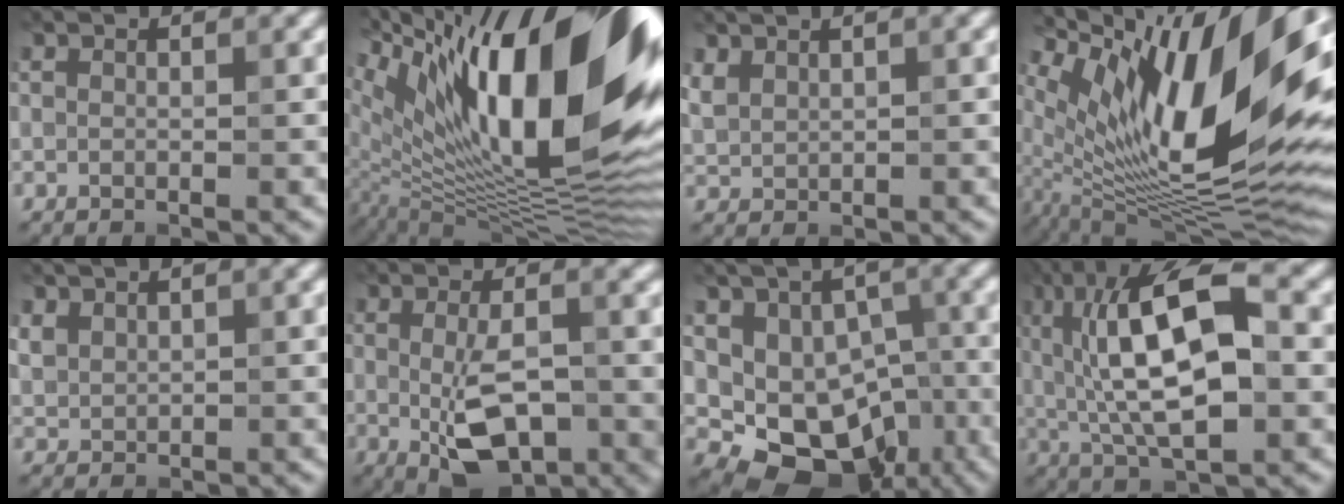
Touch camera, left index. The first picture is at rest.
{"total": 18.9, "force": [6.7, 6.9, 16.3], "torque": [-0.245, 0.036, 0.107]}
{"total": 1.1, "force": [1.0, 0.4, -0.1], "torque": [-0.003, 0.002, 0.024]}
{"total": 16.0, "force": [5.1, 5.9, 14.0], "torque": [-0.250, 0.000, 0.089]}
{"total": 1.0, "force": [0.8, 0.5, -0.3], "torque": [0.002, -0.001, 0.020]}
{"total": 5.2, "force": [-1.2, 2.3, 4.5], "torque": [-0.090, -0.015, -0.019]}
{"total": 10.1, "force": [-3.9, 7.9, 4.9], "torque": [-0.053, -0.013, -0.055]}
{"total": 11.1, "force": [1.0, 4.4, 10.2], "torque": [-0.173, 0.017, 0.007]}